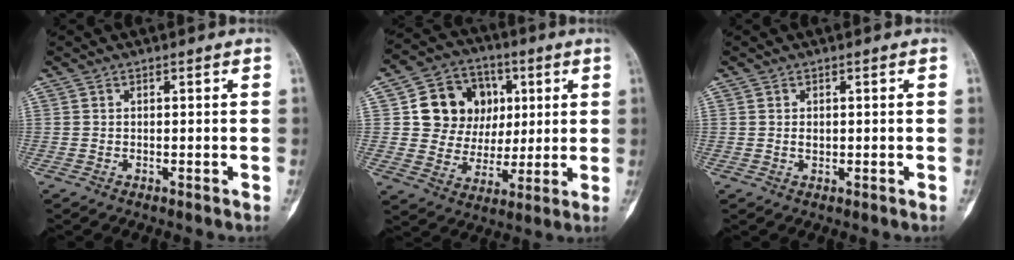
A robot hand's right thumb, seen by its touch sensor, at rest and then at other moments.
{"total": 14.3, "force": [3.5, 12.3, 6.4], "torque": [-0.059, 0.001, 0.065]}
{"total": 0.9, "force": [0.2, 0.6, 0.6], "torque": [-0.010, 0.000, 0.005]}